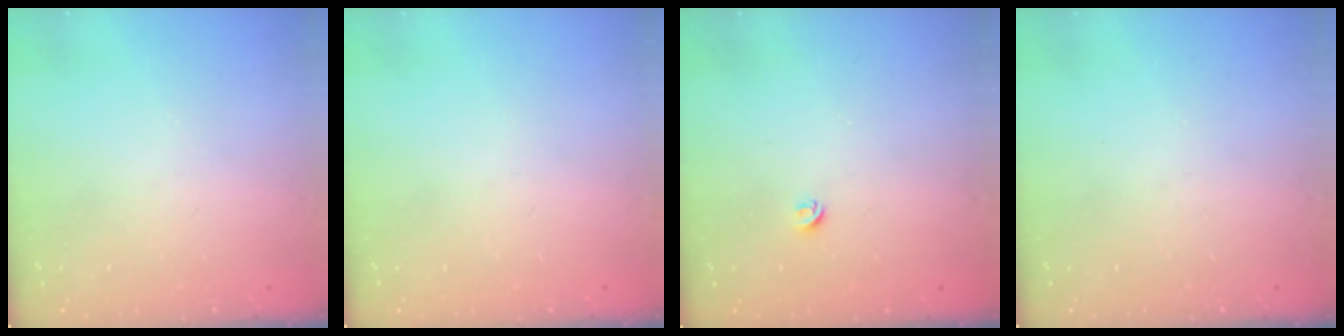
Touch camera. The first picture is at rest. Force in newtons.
{"total": 0.0}
{"total": 3.7, "press": 3.7, "slide": 0.5}
{"total": 0.0}